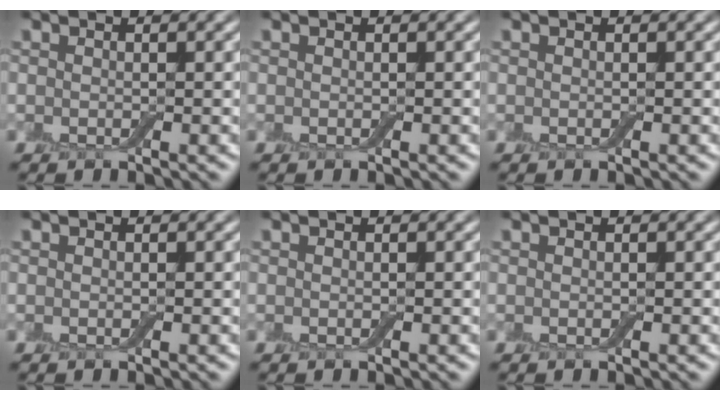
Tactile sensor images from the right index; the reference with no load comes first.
{"total": 0.0}
{"total": 0.0}
{"total": 0.0}
{"total": 0.0}
{"total": 0.0}